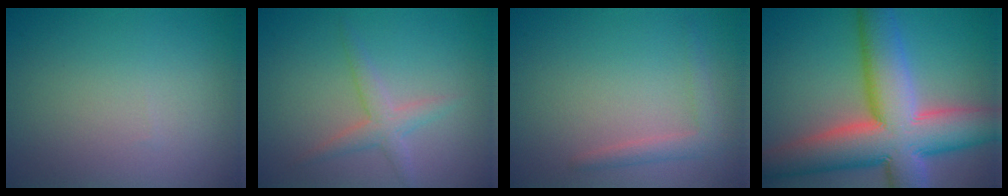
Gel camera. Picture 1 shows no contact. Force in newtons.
{"total": 2.2, "press": 2.2, "slide": 0.1}
{"total": 1.8, "press": 1.8, "slide": 0.2}
{"total": 13.4, "press": 13.4, "slide": 1.0}